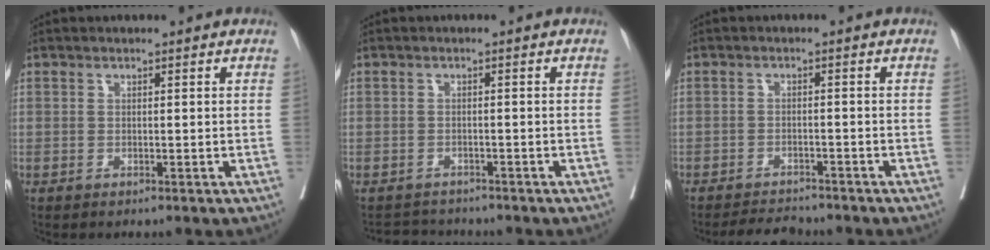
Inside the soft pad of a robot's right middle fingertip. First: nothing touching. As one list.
[{"total": 3.2, "force": [-3.0, 0.7, -0.6], "torque": [0.013, -0.007, -0.047]}, {"total": 4.1, "force": [-4.1, 0.5, 0.4], "torque": [-0.006, -0.013, -0.068]}]